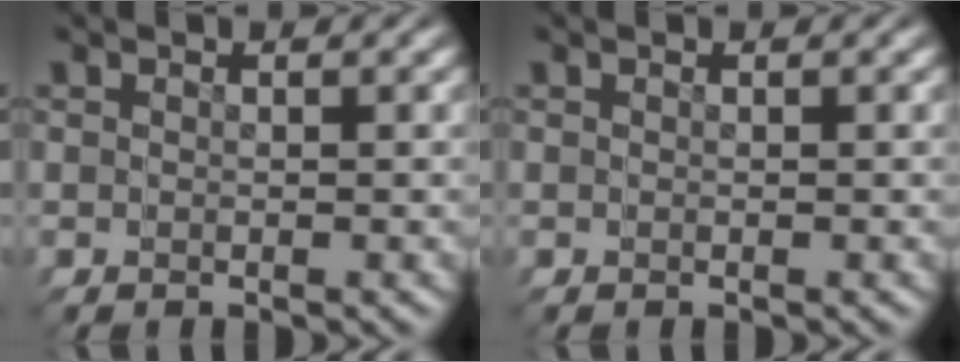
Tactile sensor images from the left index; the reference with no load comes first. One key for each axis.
{"total": 0.0}